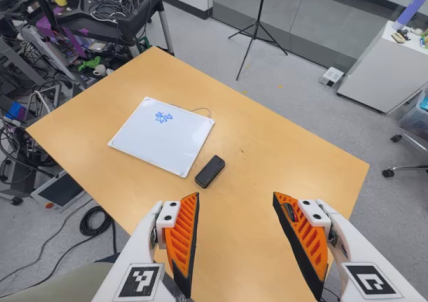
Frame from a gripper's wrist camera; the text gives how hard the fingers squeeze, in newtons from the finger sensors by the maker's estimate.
{"total": 0.0}